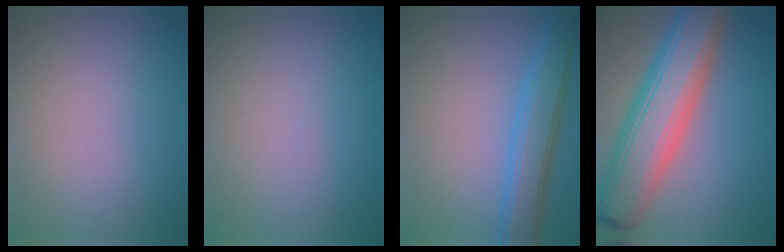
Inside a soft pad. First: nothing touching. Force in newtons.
{"total": 0.0}
{"total": 4.6, "press": 4.6, "slide": 0.1}
{"total": 10.2, "press": 10.2, "slide": 0.5}